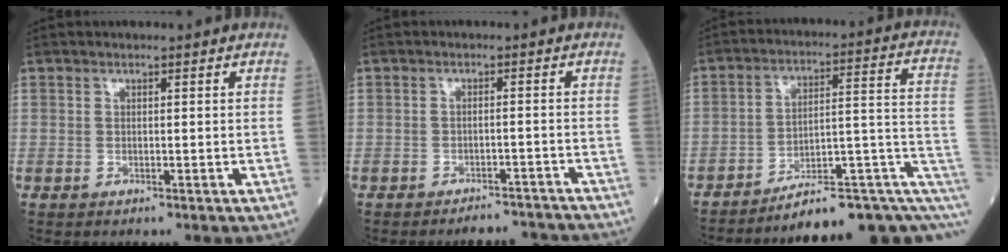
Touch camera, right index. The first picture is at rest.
{"total": 5.5, "force": [-5.3, 1.2, 0.5], "torque": [0.003, 0.004, -0.066]}
{"total": 14.8, "force": [-7.8, 3.8, 12.0], "torque": [-0.112, 0.077, -0.098]}